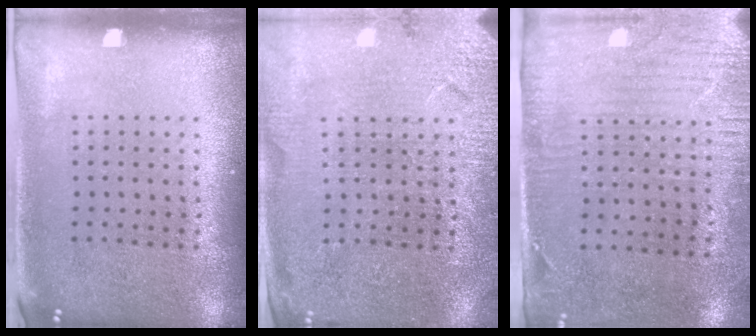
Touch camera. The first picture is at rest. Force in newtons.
{"total": 3.1, "press": 3.1, "slide": 0.5}
{"total": 3.0, "press": 2.4, "slide": 1.7}